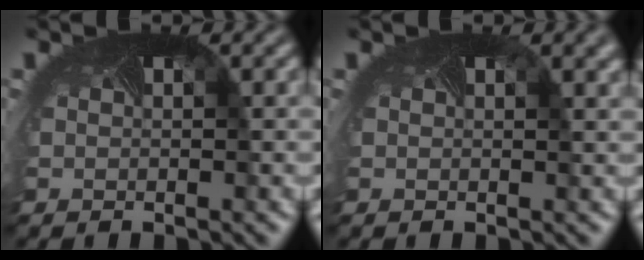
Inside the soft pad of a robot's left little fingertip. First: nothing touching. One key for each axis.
{"total": 2.0, "fx": 1.1, "fy": 0.8, "fz": 1.5, "tx": -0.007, "ty": 0.005, "tz": -0.002}